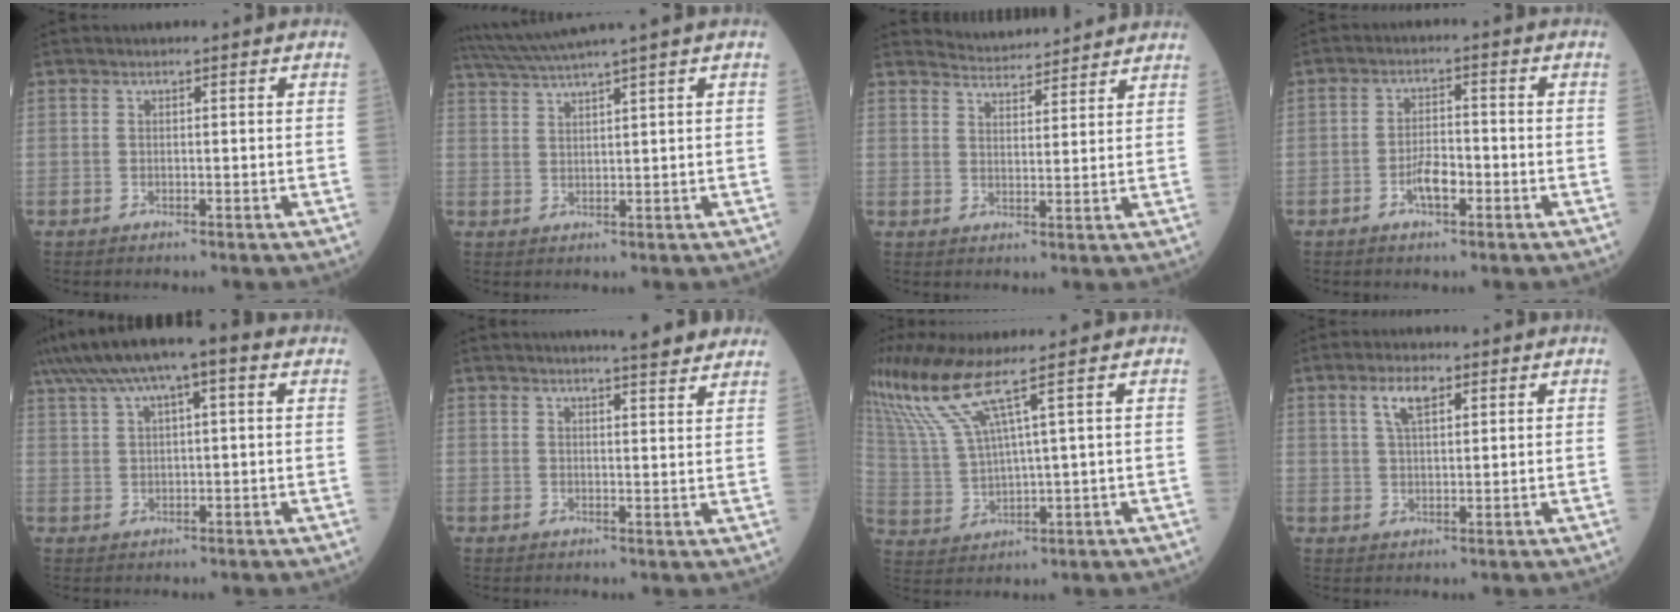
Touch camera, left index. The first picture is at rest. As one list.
[{"total": 6.1, "force": [5.0, -2.1, 2.7], "torque": [-0.053, 0.012, 0.097]}, {"total": 6.7, "force": [6.6, 0.8, 0.4], "torque": [-0.013, 0.020, 0.093]}, {"total": 3.9, "force": [-1.9, 1.4, 3.1], "torque": [-0.060, 0.001, -0.038]}, {"total": 12.8, "force": [7.6, 2.9, 9.9], "torque": [-0.182, 0.054, 0.123]}, {"total": 7.3, "force": [6.6, 0.5, 3.0], "torque": [-0.036, -0.003, 0.067]}, {"total": 9.0, "force": [6.2, -1.4, 6.3], "torque": [-0.145, 0.004, 0.137]}, {"total": 4.4, "force": [2.3, 1.5, 3.4], "torque": [-0.073, 0.009, 0.047]}]